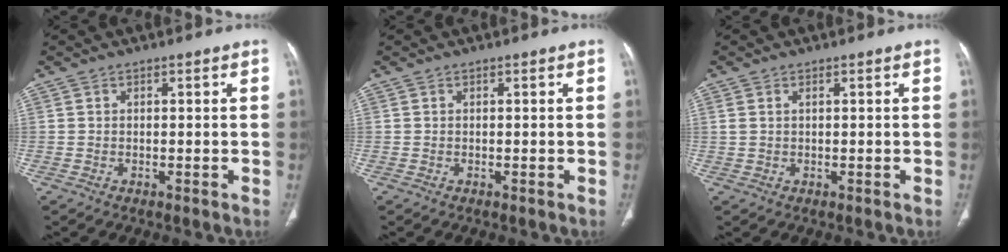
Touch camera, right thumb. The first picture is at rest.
{"total": 0.0}
{"total": 1.4, "force": [0.6, 0.7, 1.0], "torque": [-0.032, 0.010, 0.021]}